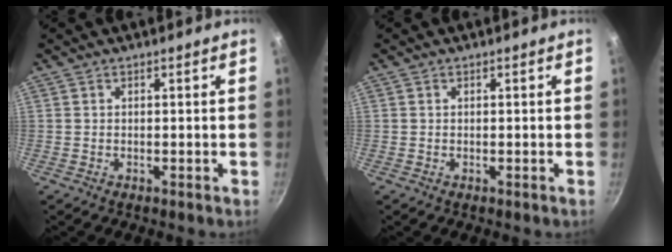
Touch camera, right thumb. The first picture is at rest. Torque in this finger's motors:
{"motor_torque": [0.58, 0.36, -0.16, 0.42, 0.04]}